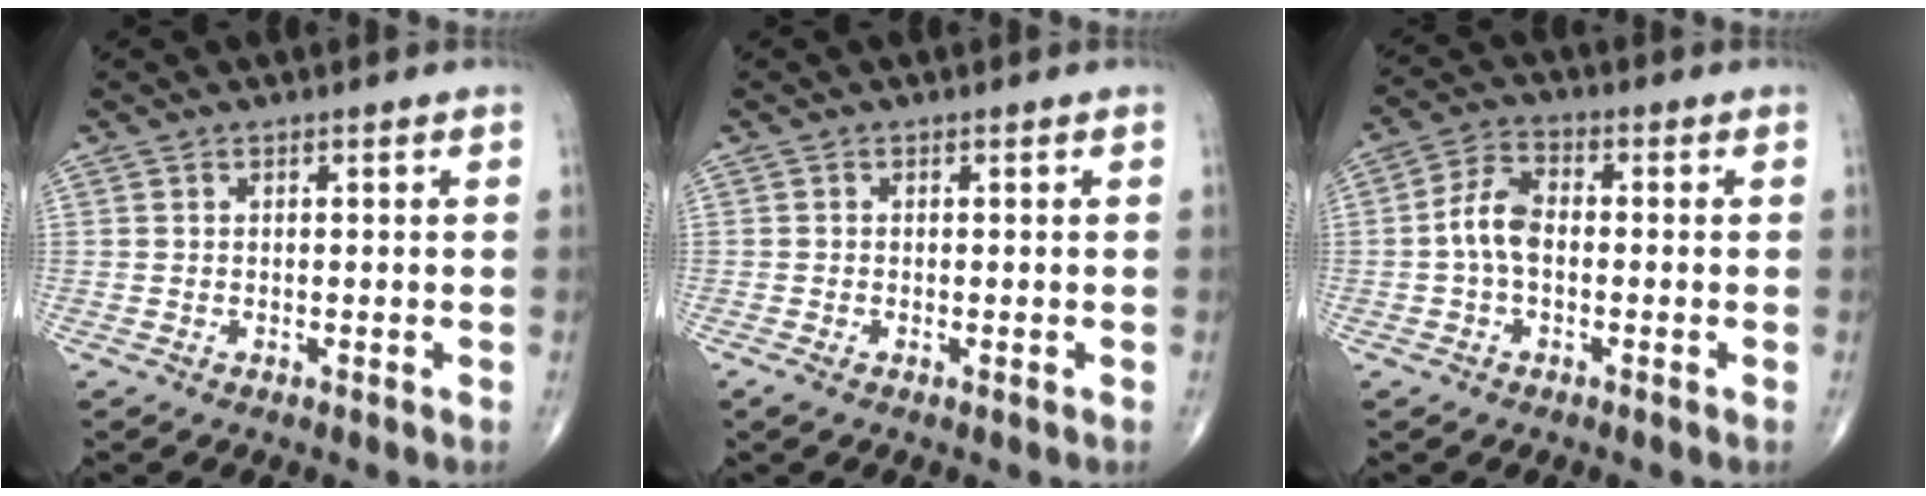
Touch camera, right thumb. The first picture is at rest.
{"total": 1.0, "force": [-0.5, 0.3, 0.8], "torque": [-0.023, -0.004, -0.013]}
{"total": 7.8, "force": [-0.9, 4.7, 6.2], "torque": [-0.119, 0.027, -0.027]}